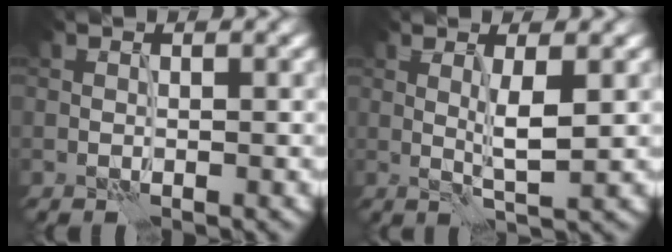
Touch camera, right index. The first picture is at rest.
{"total": 2.7, "force": [0.4, 0.1, 2.6], "torque": [-0.048, -0.004, 0.008]}